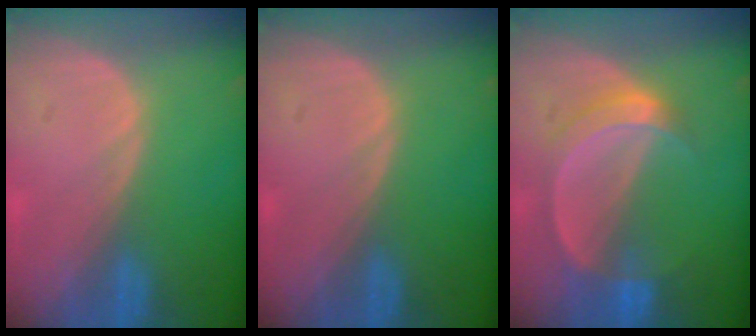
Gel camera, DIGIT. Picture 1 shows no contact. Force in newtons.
{"total": 0.0}
{"total": 5.9, "press": 5.4, "slide": 2.4}